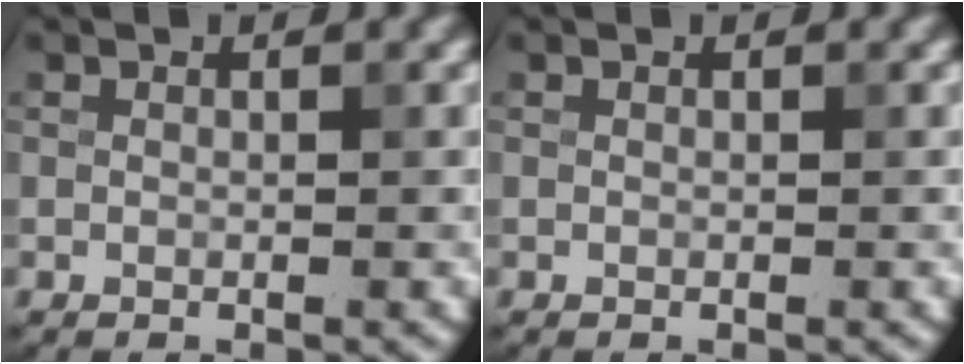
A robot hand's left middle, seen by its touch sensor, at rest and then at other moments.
{"total": 0.0}